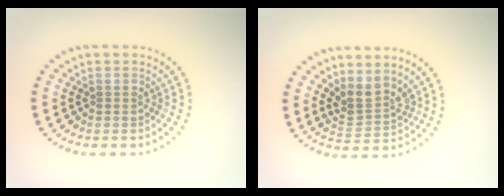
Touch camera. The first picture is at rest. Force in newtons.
{"total": 2.8, "press": 2.1, "slide": 1.9}